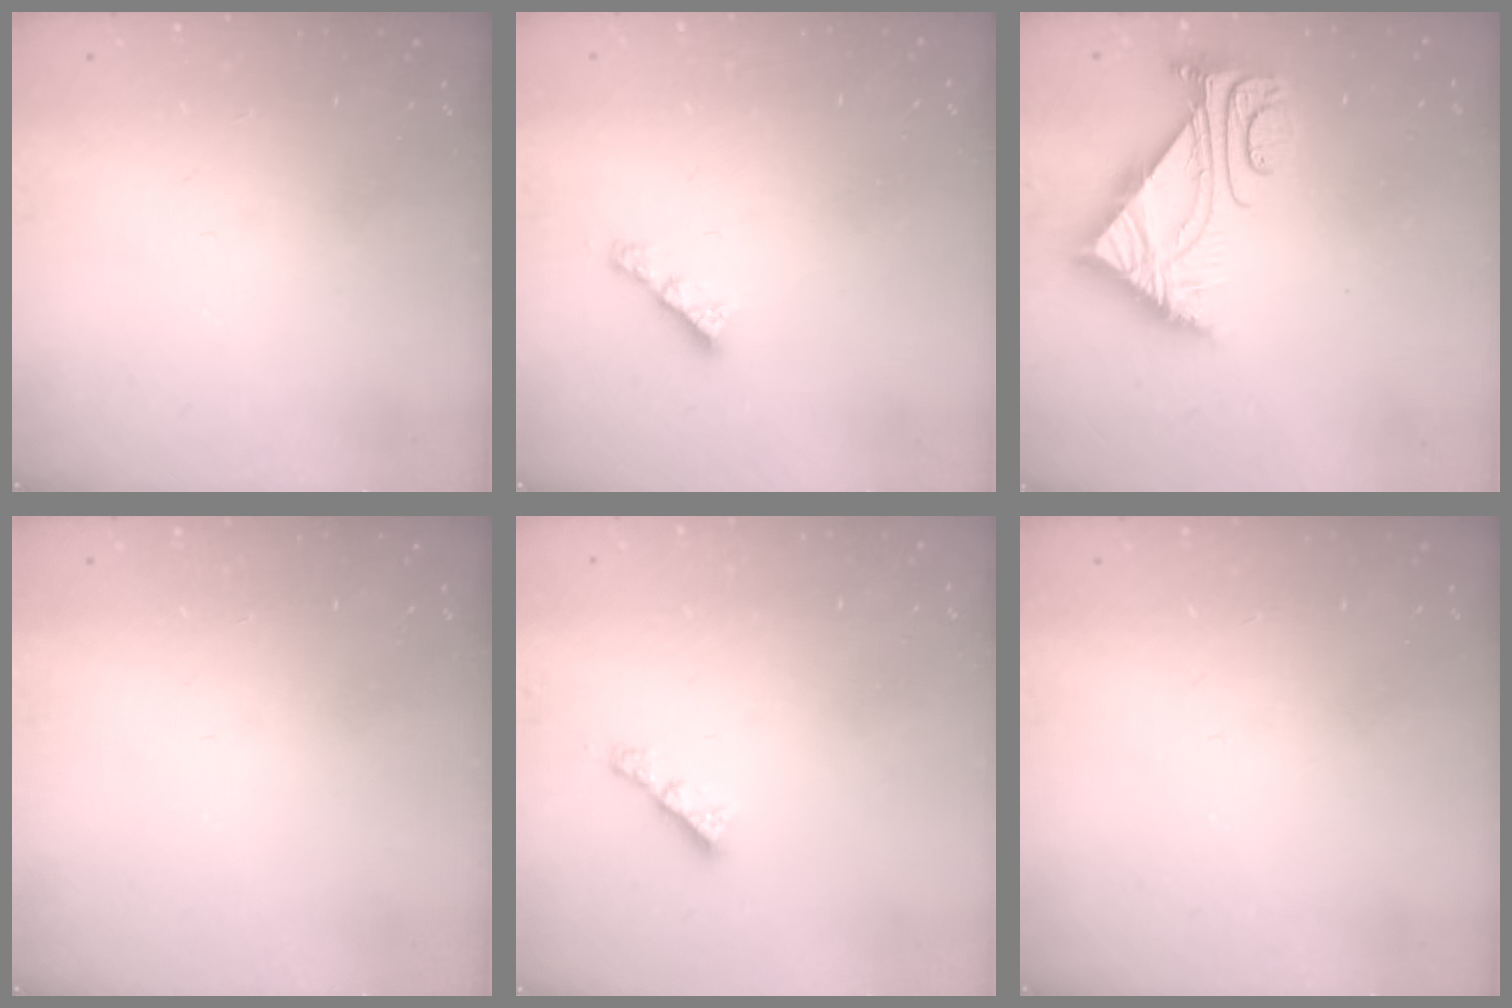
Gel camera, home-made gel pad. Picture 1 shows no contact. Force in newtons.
{"total": 2.6, "press": 2.6, "slide": 0.1}
{"total": 5.9, "press": 5.9, "slide": 0.5}
{"total": 0.0}
{"total": 2.4, "press": 2.4, "slide": 0.3}
{"total": 0.0}